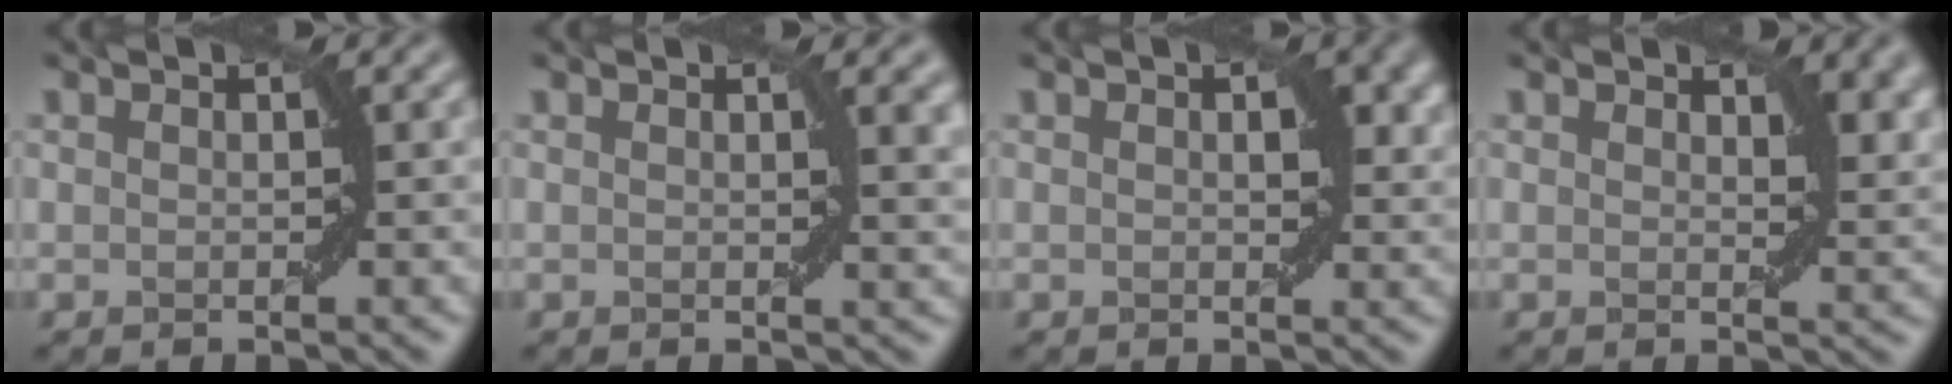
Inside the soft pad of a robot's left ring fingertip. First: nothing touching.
{"total": 2.4, "force": [0.9, 0.5, 2.2], "torque": [-0.021, -0.001, 0.014]}
{"total": 2.5, "force": [0.6, 1.3, 2.0], "torque": [-0.021, -0.002, 0.012]}
{"total": 3.3, "force": [1.8, 1.4, 2.4], "torque": [-0.031, -0.006, 0.029]}